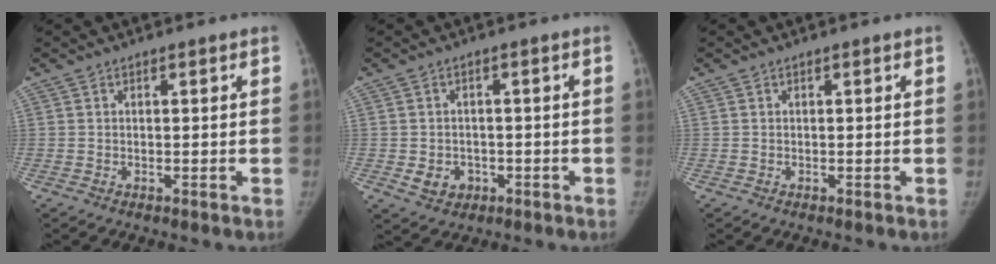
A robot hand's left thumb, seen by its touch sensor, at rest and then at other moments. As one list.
[{"total": 4.3, "force": [-1.3, 3.6, 1.8], "torque": [-0.013, 0.009, -0.009]}, {"total": 0.0}]